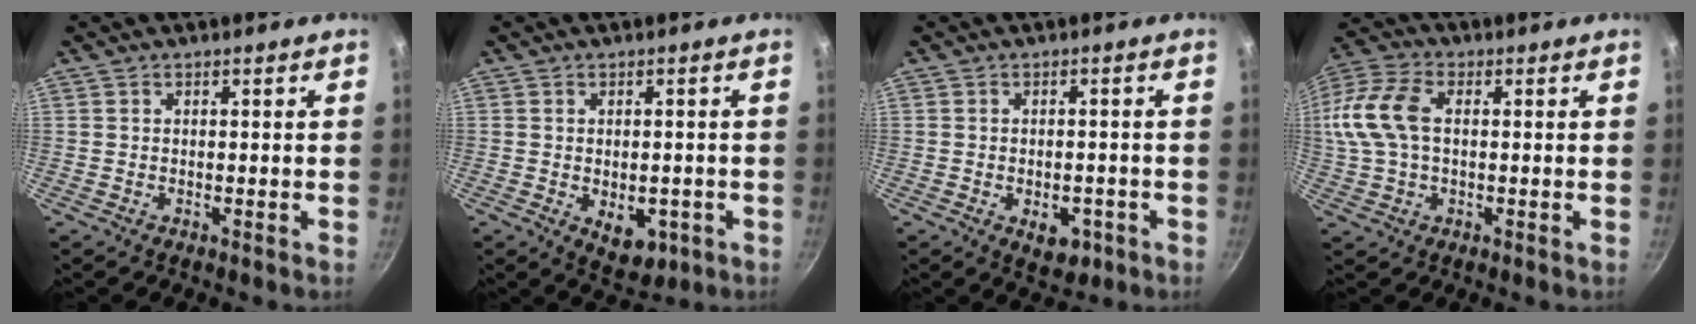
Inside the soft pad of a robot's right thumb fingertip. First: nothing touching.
{"total": 6.9, "force": [-2.0, 4.3, 5.0], "torque": [-0.043, 0.001, -0.017]}
{"total": 5.7, "force": [-2.3, 3.5, 3.8], "torque": [-0.031, 0.010, -0.024]}
{"total": 16.0, "force": [2.0, 10.4, 12.0], "torque": [-0.271, 0.030, 0.025]}